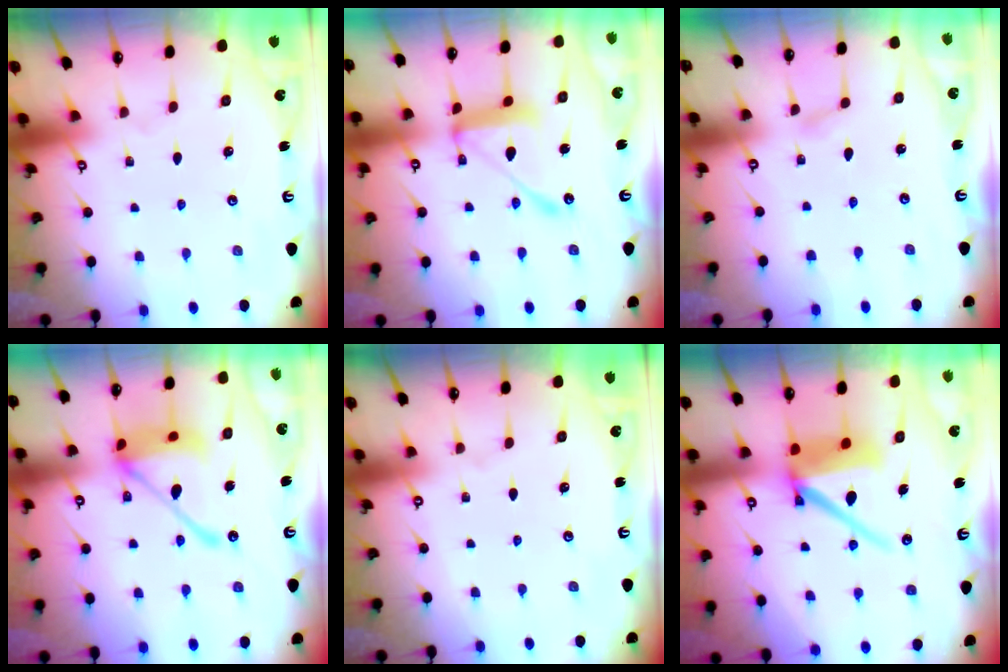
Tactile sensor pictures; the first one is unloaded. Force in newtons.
{"total": 14.0, "press": 13.9, "slide": 1.3}
{"total": 1.2, "press": 1.2, "slide": 0.1}
{"total": 16.6, "press": 16.5, "slide": 1.8}
{"total": 0.0}
{"total": 11.1, "press": 11.0, "slide": 1.3}